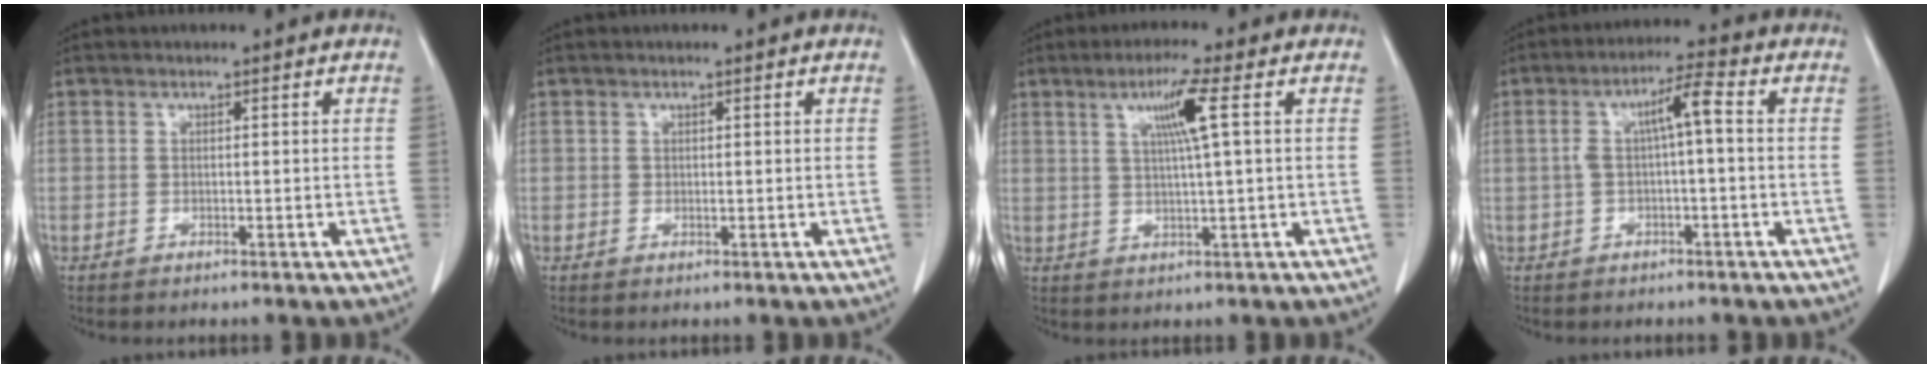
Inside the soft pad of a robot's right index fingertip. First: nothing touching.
{"total": 0.0}
{"total": 5.8, "force": [1.9, -1.0, 5.4], "torque": [-0.098, 0.002, 0.034]}
{"total": 5.6, "force": [0.2, 0.5, 5.5], "torque": [-0.098, 0.025, 0.005]}